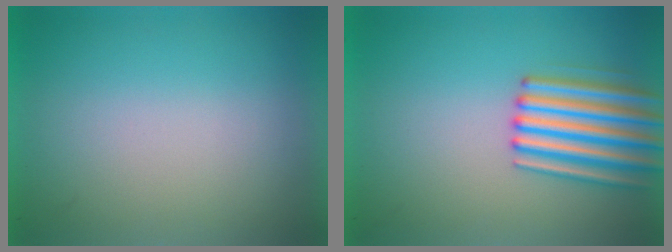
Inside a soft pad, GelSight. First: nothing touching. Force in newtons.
{"total": 4.7}